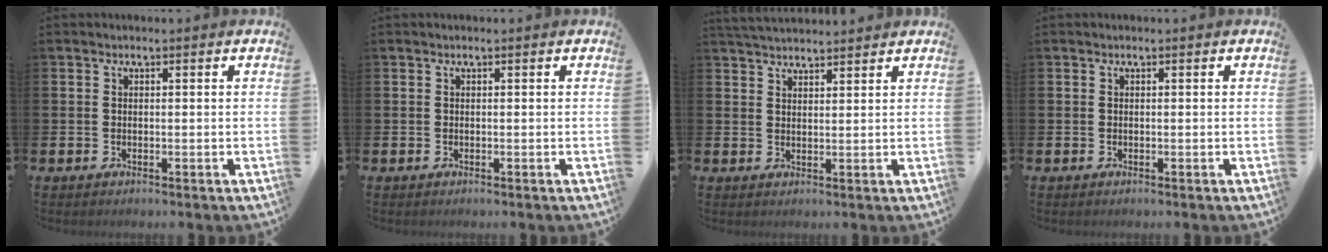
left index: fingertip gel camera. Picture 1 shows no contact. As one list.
[{"total": 0.0}, {"total": 3.3, "force": [3.2, 0.3, 0.4], "torque": [-0.016, -0.014, 0.061]}, {"total": 0.0}]